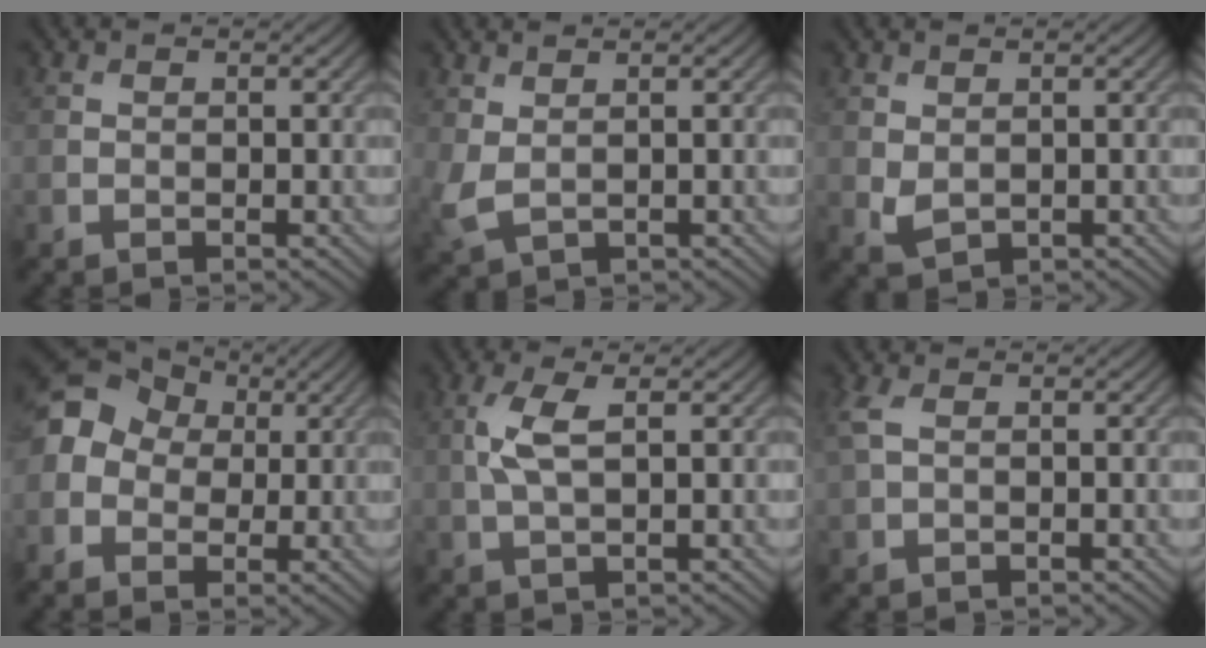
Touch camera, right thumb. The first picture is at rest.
{"total": 3.1, "force": [0.7, 1.8, 2.5], "torque": [-0.079, -0.002, 0.016]}
{"total": 1.8, "force": [0.3, 1.2, 1.2], "torque": [-0.033, -0.006, 0.012]}
{"total": 11.0, "force": [1.2, 9.6, 5.3], "torque": [-0.149, 0.022, -0.018]}
{"total": 3.9, "force": [0.8, 1.1, 3.6], "torque": [-0.090, 0.006, 0.017]}
{"total": 2.6, "force": [0.8, 1.4, 2.1], "torque": [-0.065, 0.009, 0.015]}